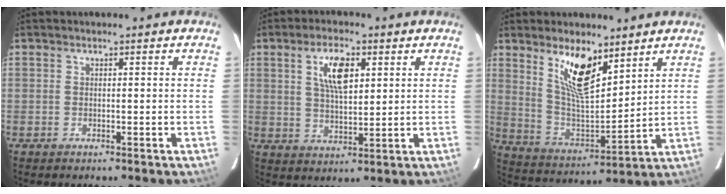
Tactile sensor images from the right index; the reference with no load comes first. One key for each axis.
{"total": 7.9, "fx": 3.1, "fy": 3.3, "fz": 6.5, "tx": -0.118, "ty": 0.008, "tz": 0.058}
{"total": 12.4, "fx": 7.8, "fy": 4.2, "fz": 8.7, "tx": -0.163, "ty": -0.005, "tz": 0.158}